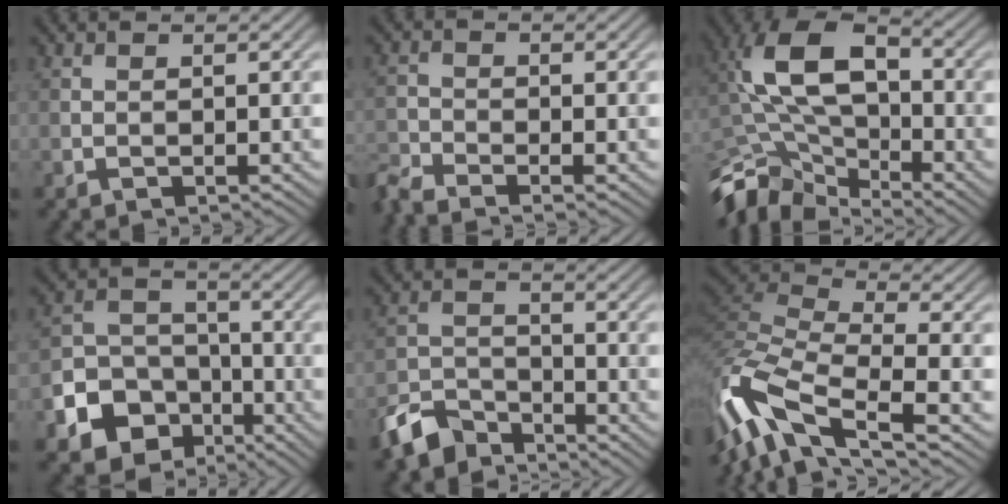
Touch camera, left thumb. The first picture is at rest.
{"total": 4.0, "force": [-3.5, 0.9, 1.8], "torque": [-0.042, -0.014, -0.082]}
{"total": 12.6, "force": [-5.0, 7.1, 9.1], "torque": [-0.191, 0.004, -0.110]}
{"total": 10.1, "force": [-5.0, 7.9, 4.1], "torque": [-0.099, -0.028, -0.109]}
{"total": 6.4, "force": [-5.2, 2.8, 2.3], "torque": [-0.048, -0.005, -0.118]}
{"total": 14.0, "force": [-7.2, 5.3, 10.7], "torque": [-0.261, -0.012, -0.144]}